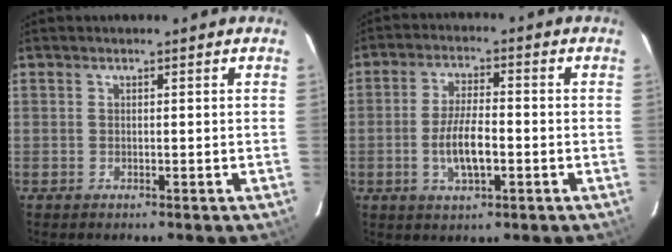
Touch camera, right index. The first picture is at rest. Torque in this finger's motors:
{"motor_torque": [0.22, -0.14, 0.36, 0.07]}